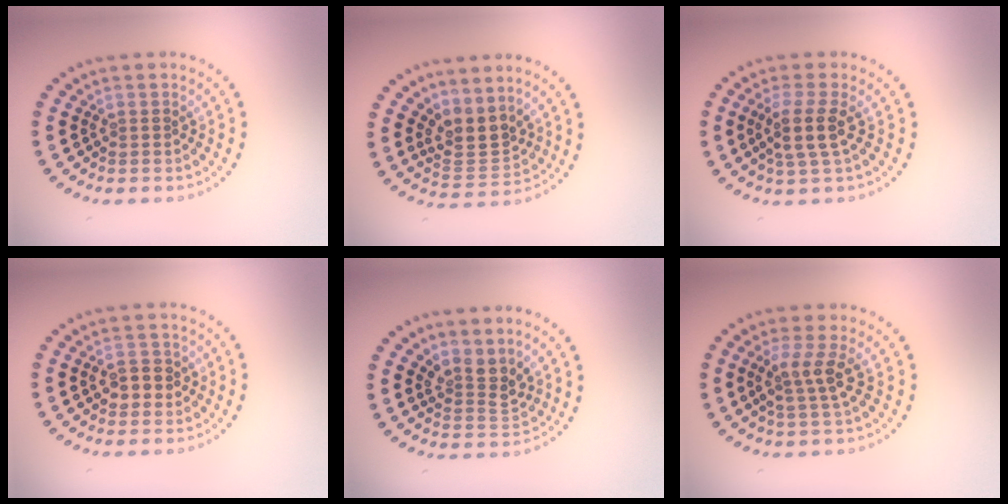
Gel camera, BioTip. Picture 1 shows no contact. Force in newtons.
{"total": 3.1, "press": 2.4, "slide": 2.0}
{"total": 2.9, "press": 2.4, "slide": 1.6}
{"total": 2.2, "press": 2.2, "slide": 0.3}
{"total": 2.7, "press": 2.0, "slide": 1.8}
{"total": 2.7, "press": 2.0, "slide": 1.9}